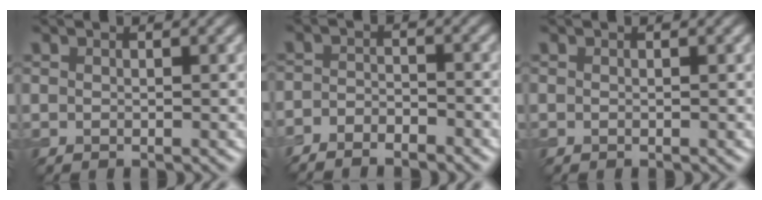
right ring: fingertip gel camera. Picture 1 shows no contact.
{"total": 3.3, "force": [-3.0, 0.9, 1.1], "torque": [-0.019, -0.001, -0.058]}
{"total": 0.0}